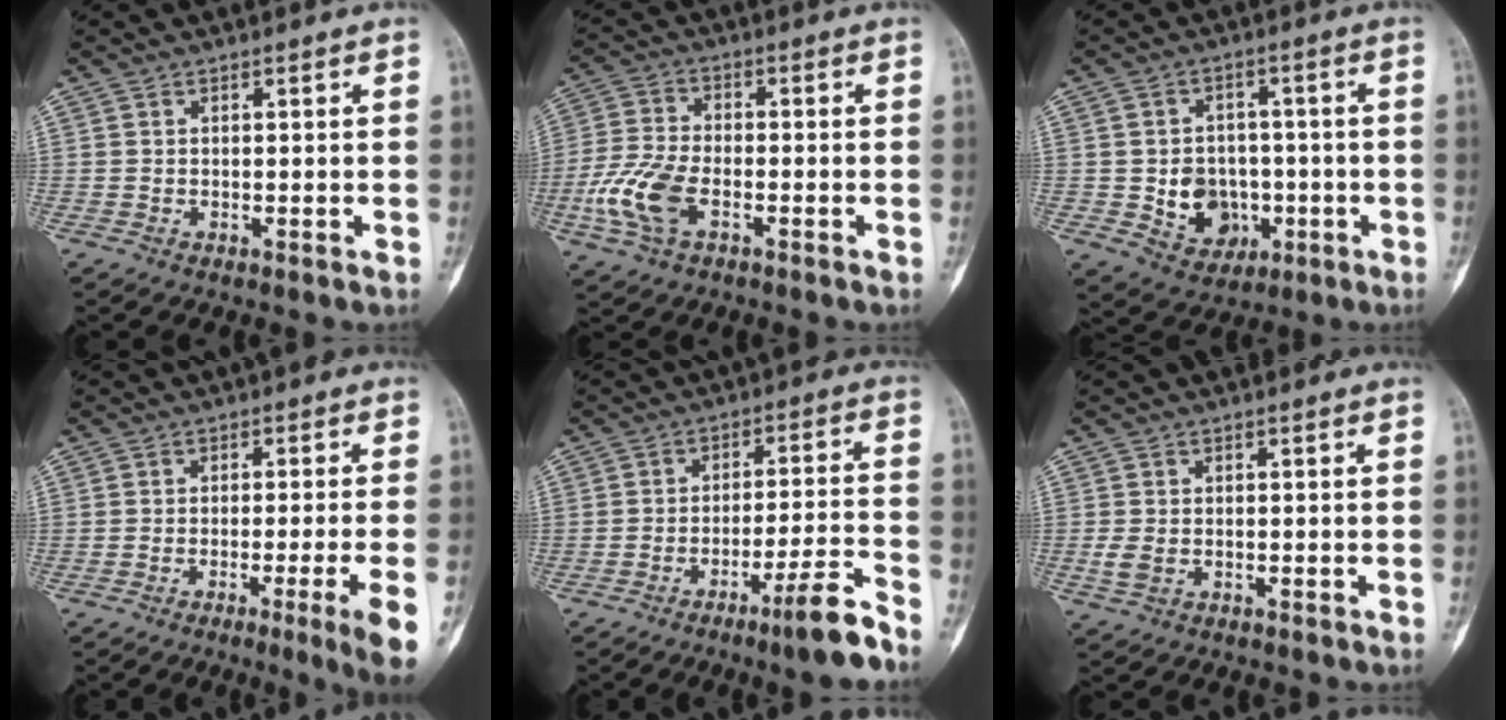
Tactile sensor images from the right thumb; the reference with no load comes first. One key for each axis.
{"total": 10.2, "fx": -3.7, "fy": 5.5, "fz": 7.8, "tx": -0.182, "ty": 0.011, "tz": -0.075}
{"total": 9.2, "fx": -1.8, "fy": 7.7, "fz": 4.7, "tx": -0.030, "ty": 0.012, "tz": -0.018}
{"total": 7.8, "fx": -3.5, "fy": -1.0, "fz": 6.9, "tx": -0.100, "ty": -0.005, "tz": -0.055}
{"total": 9.4, "fx": -6.7, "fy": 0.1, "fz": 6.5, "tx": -0.099, "ty": 0.046, "tz": -0.110}
{"total": 2.3, "fx": -0.6, "fy": 1.5, "fz": 1.7, "tx": -0.041, "ty": 0.002, "tz": -0.013}